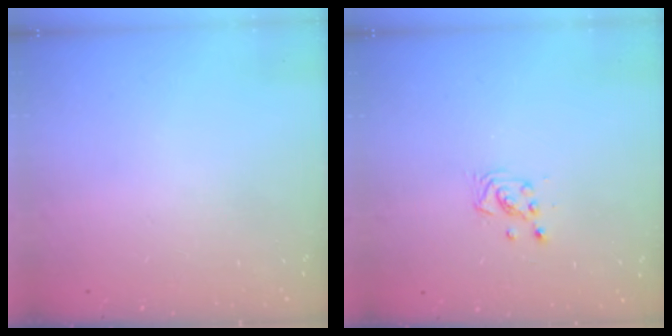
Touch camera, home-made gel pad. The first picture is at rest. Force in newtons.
{"total": 3.0, "press": 2.9, "slide": 0.5}